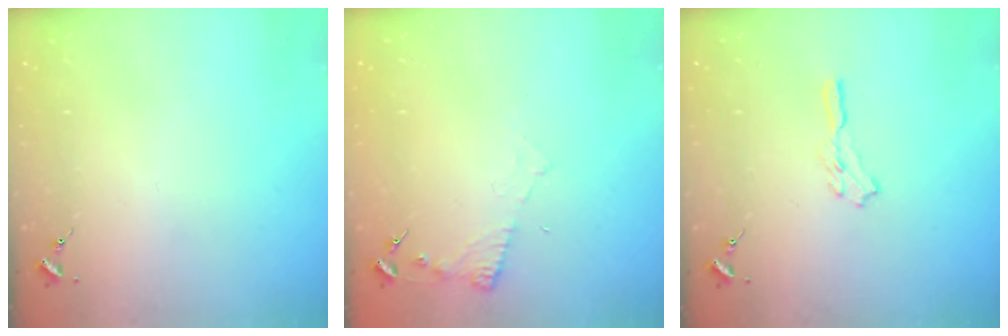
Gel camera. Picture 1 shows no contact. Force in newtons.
{"total": 4.6, "press": 4.6, "slide": 0.5}
{"total": 3.8, "press": 3.8, "slide": 0.3}